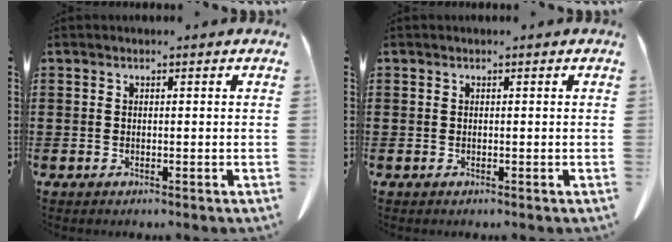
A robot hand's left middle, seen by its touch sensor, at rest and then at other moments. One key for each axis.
{"total": 0.0}